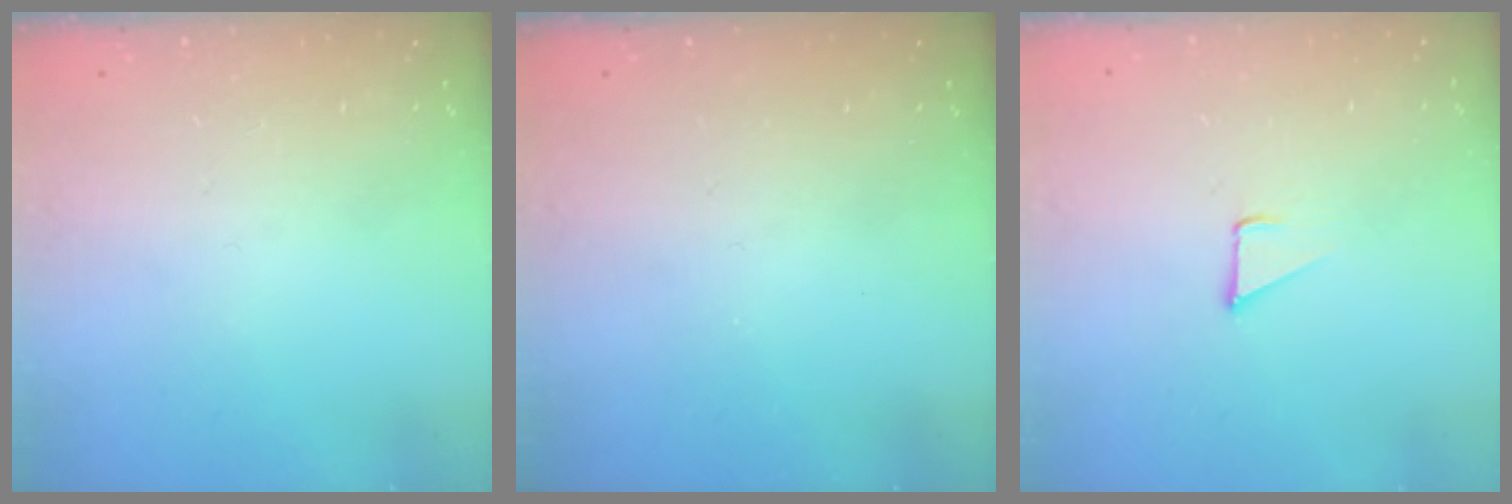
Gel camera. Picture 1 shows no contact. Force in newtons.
{"total": 0.0}
{"total": 2.8, "press": 2.8, "slide": 0.2}